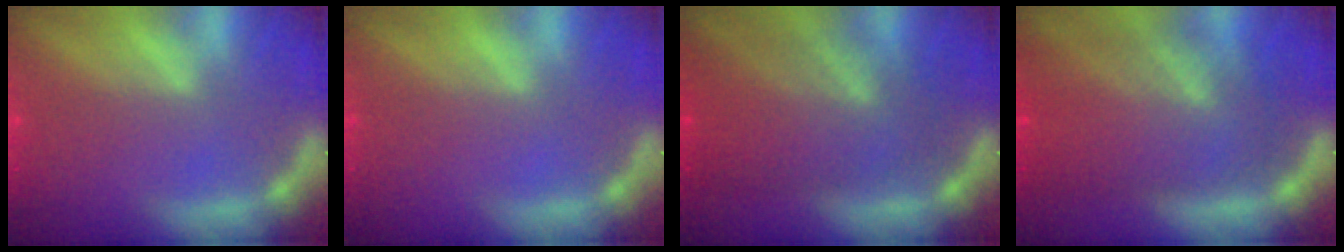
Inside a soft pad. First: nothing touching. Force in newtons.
{"total": 0.0}
{"total": 8.6}
{"total": 10.1}